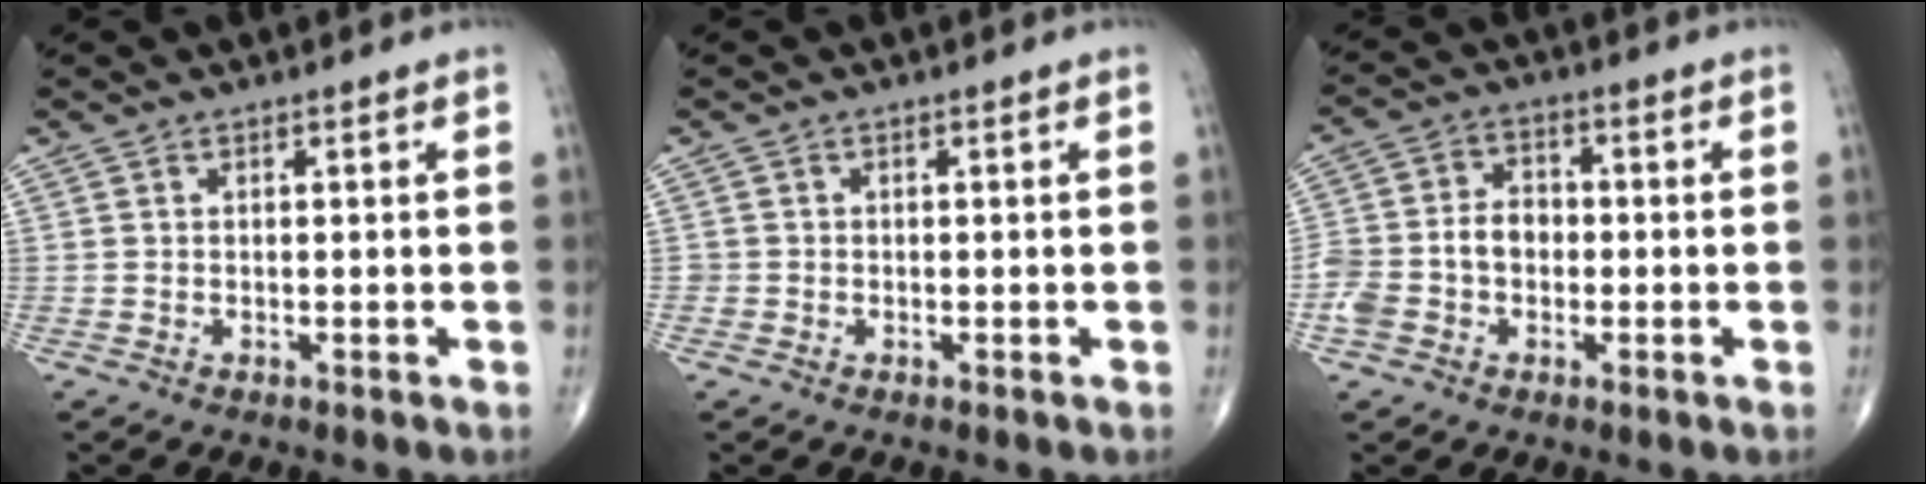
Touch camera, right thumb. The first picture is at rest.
{"total": 0.8, "force": [-0.3, 0.7, 0.0], "torque": [0.004, 0.006, -0.006]}
{"total": 8.9, "force": [-1.7, 6.8, 5.6], "torque": [-0.100, 0.034, -0.038]}